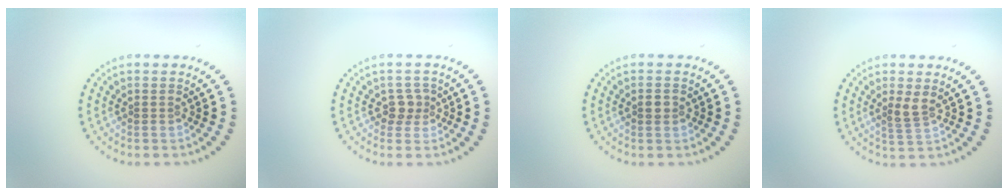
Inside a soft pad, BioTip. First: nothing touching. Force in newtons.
{"total": 1.8, "press": 1.5, "slide": 1.0}
{"total": 1.0, "press": 1.0, "slide": 0.1}
{"total": 1.7, "press": 1.4, "slide": 1.0}